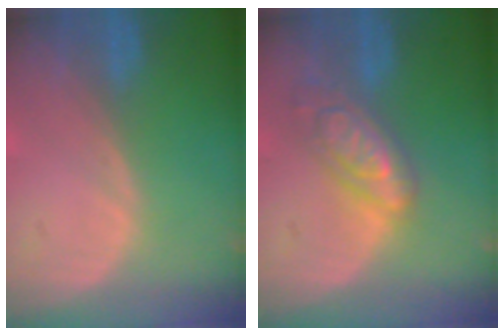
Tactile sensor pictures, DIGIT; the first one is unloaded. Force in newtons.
{"total": 6.3, "press": 6.3, "slide": 0.4}